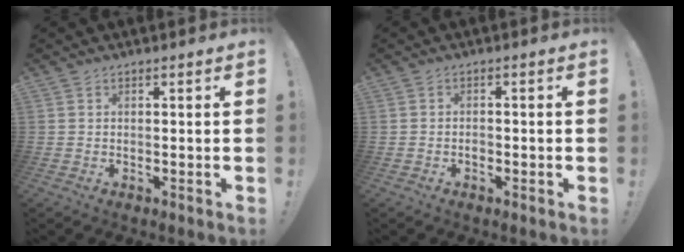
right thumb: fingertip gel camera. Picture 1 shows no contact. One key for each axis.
{"total": 1.6, "fx": -1.1, "fy": 0.8, "fz": 0.9, "tx": -0.022, "ty": 0.007, "tz": -0.018}